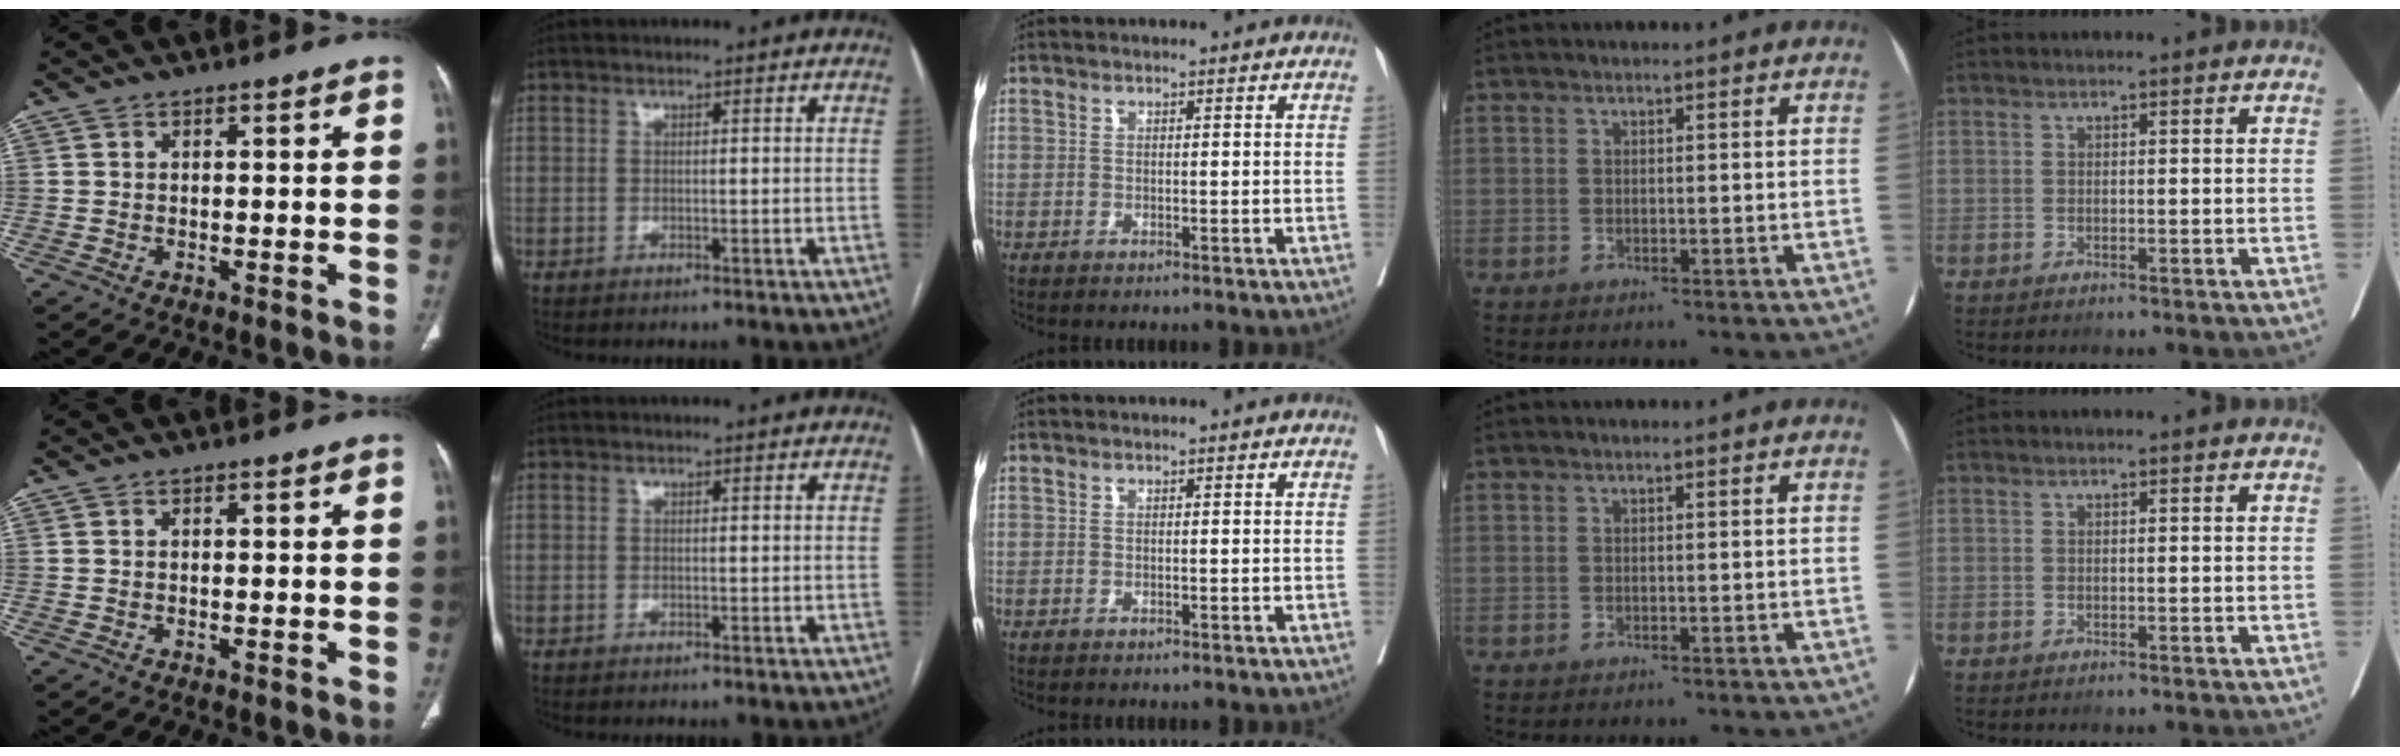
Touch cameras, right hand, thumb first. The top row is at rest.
{}